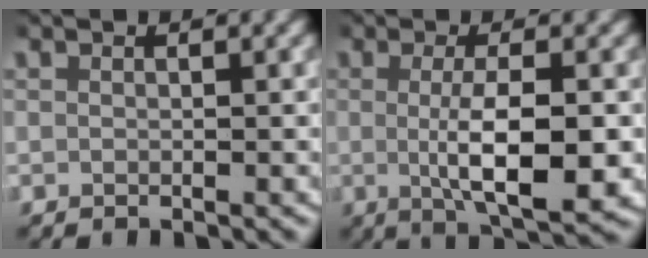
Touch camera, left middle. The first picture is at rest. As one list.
[{"total": 6.3, "force": [-0.7, 1.8, 6.0], "torque": [-0.100, -0.011, -0.006]}]